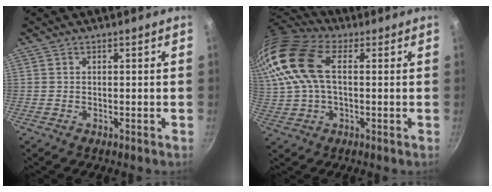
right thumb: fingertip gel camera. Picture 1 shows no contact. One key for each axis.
{"total": 17.5, "fx": 4.2, "fy": 10.4, "fz": 13.5, "tx": -0.283, "ty": 0.023, "tz": 0.073}